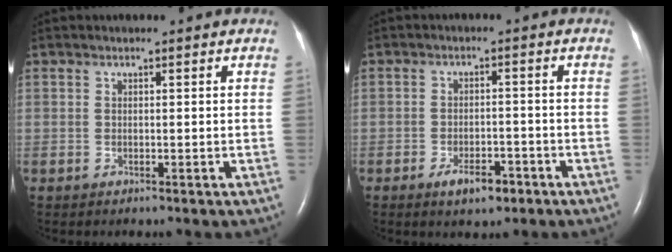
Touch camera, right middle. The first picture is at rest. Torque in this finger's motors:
{"motor_torque": [0.64, -0.46, 0.09, 0.04]}